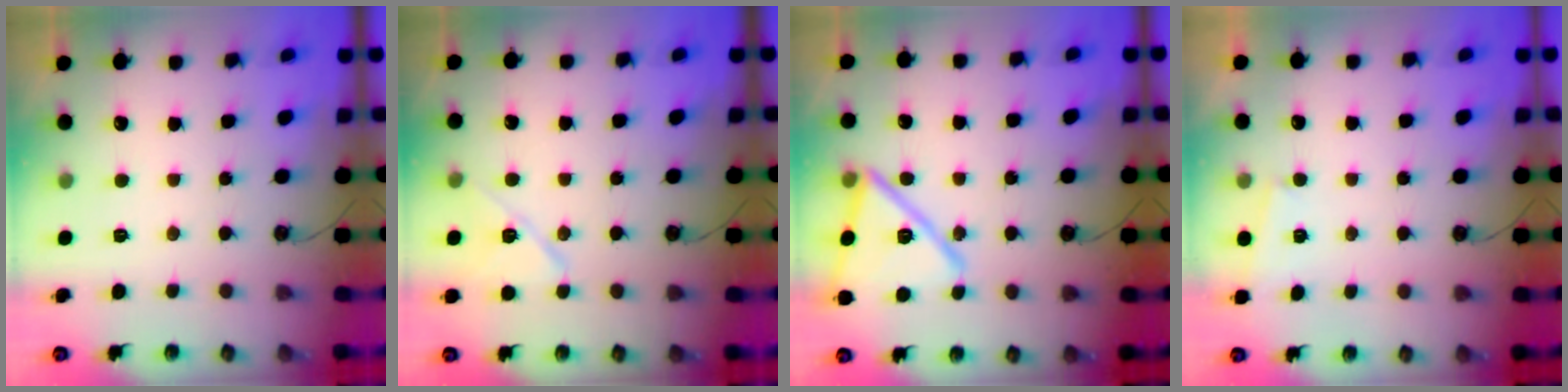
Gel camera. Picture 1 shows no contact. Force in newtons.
{"total": 10.1, "press": 10.1, "slide": 0.7}
{"total": 17.3, "press": 17.3, "slide": 1.2}
{"total": 1.6, "press": 1.0, "slide": 1.2}